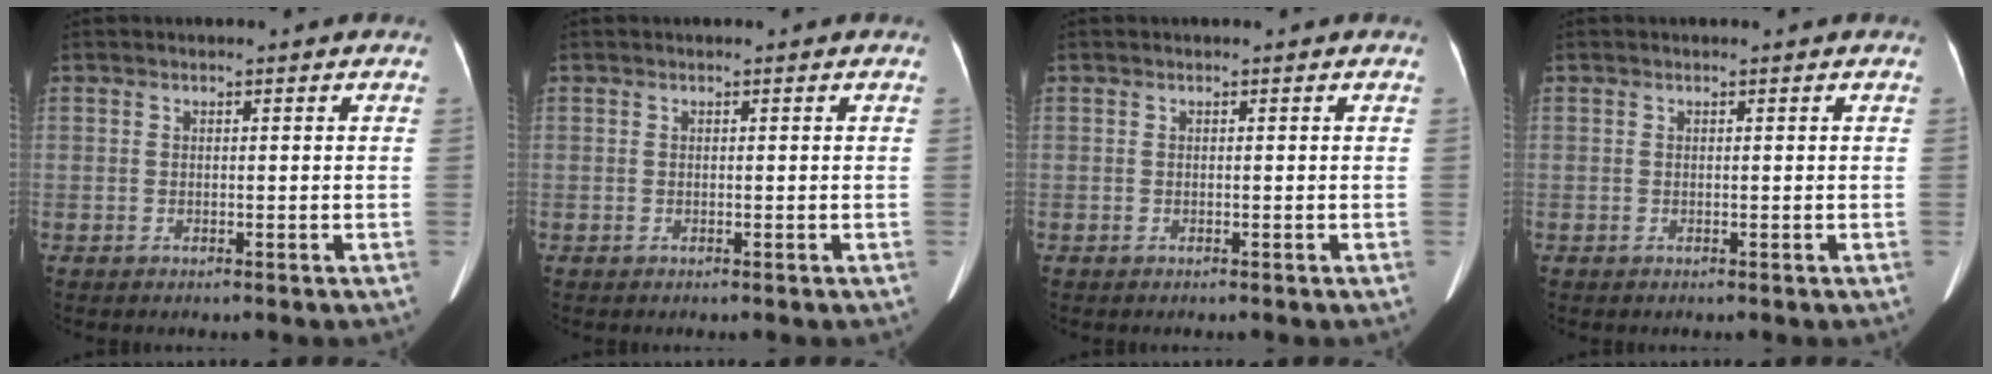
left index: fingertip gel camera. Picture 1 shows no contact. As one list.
[{"total": 0.0}, {"total": 0.0}, {"total": 0.0}]